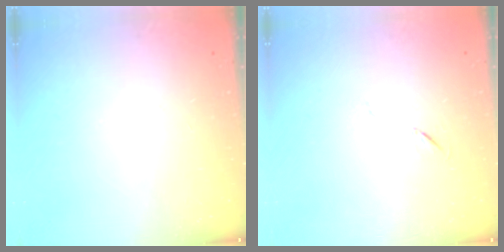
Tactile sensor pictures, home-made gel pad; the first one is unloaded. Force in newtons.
{"total": 5.5, "press": 5.1, "slide": 2.1}